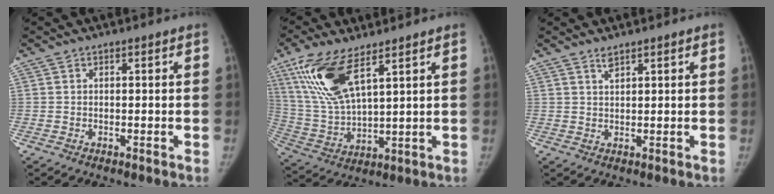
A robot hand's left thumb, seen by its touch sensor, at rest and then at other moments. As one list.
[{"total": 13.8, "force": [7.4, 4.8, 10.6], "torque": [-0.224, -0.028, 0.156]}, {"total": 1.1, "force": [1.0, 0.2, 0.4], "torque": [-0.001, -0.010, 0.020]}]